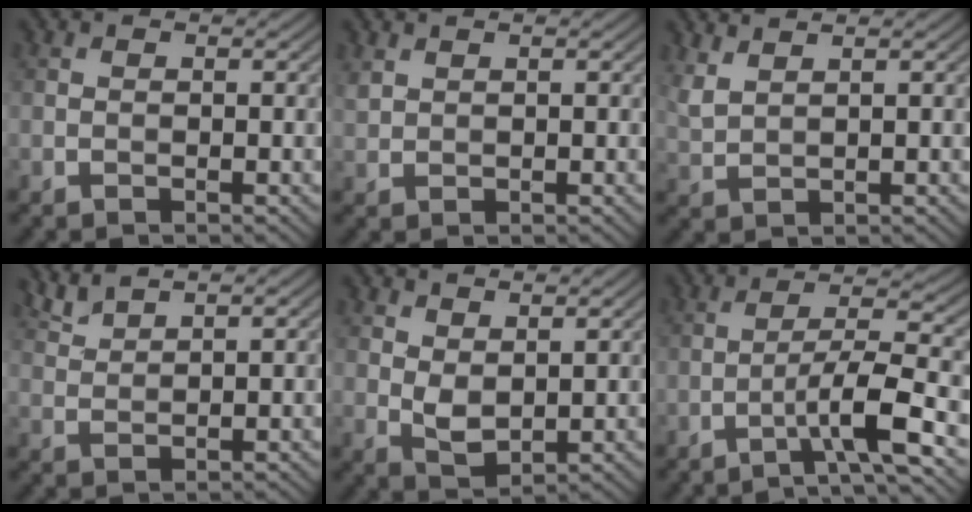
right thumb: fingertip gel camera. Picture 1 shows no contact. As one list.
[{"total": 1.3, "force": [1.1, 0.5, 0.5], "torque": [-0.019, 0.003, 0.028]}, {"total": 2.8, "force": [2.3, 0.6, 1.5], "torque": [-0.040, 0.004, 0.055]}, {"total": 3.2, "force": [2.8, 0.4, 1.5], "torque": [-0.031, 0.009, 0.061]}, {"total": 3.8, "force": [2.0, 2.0, 2.6], "torque": [-0.059, -0.006, 0.042]}, {"total": 7.2, "force": [-3.8, 0.7, 6.2], "torque": [-0.100, 0.021, -0.077]}]